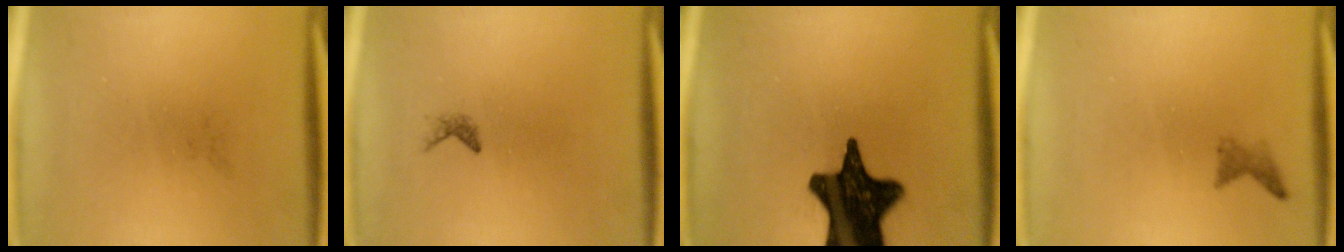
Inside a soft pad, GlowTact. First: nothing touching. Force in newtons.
{"total": 0.6}
{"total": 18.5}
{"total": 1.1}